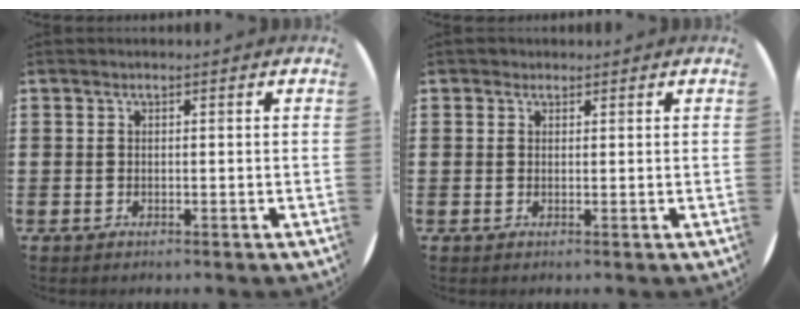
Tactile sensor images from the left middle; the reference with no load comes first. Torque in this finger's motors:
{"motor_torque": [-0.20, 0.01, -0.01, -0.01]}